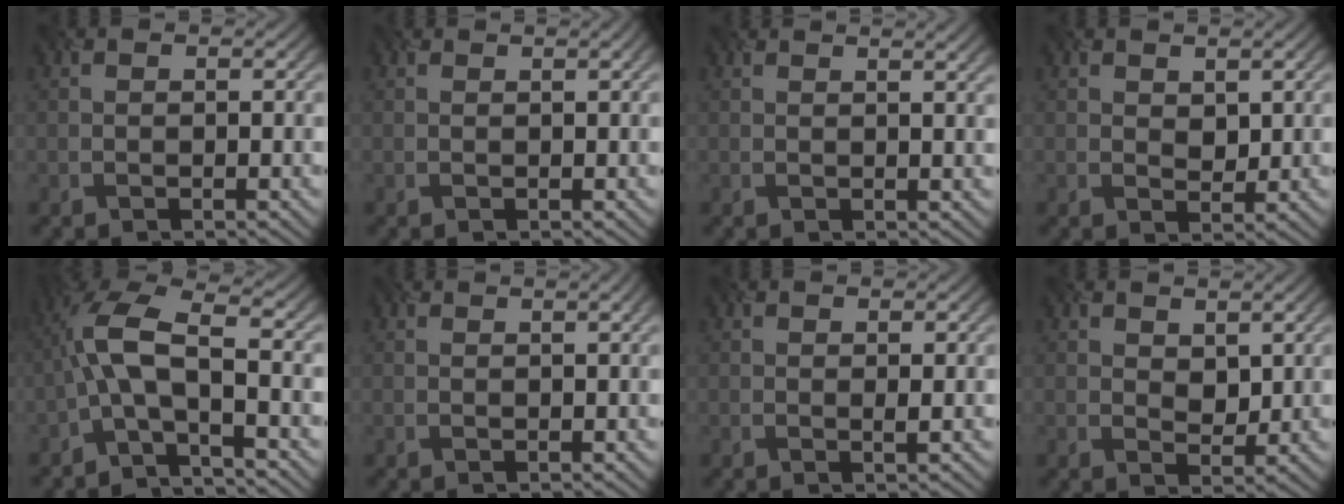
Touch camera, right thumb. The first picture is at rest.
{"total": 1.6, "force": [0.7, 0.6, 1.3], "torque": [-0.005, 0.006, 0.001]}
{"total": 2.4, "force": [1.4, 0.6, 1.9], "torque": [-0.014, 0.009, 0.009]}
{"total": 2.0, "force": [0.8, 1.5, 1.2], "torque": [-0.026, 0.003, 0.027]}
{"total": 8.5, "force": [-2.6, 3.0, 7.5], "torque": [-0.152, 0.022, -0.056]}
{"total": 2.2, "force": [0.9, 0.8, 1.8], "torque": [-0.009, 0.012, 0.000]}
{"total": 0.7, "force": [0.2, 0.0, 0.7], "torque": [-0.011, 0.003, 0.010]}
{"total": 2.5, "force": [1.1, 1.7, 1.4], "torque": [-0.032, -0.001, 0.032]}